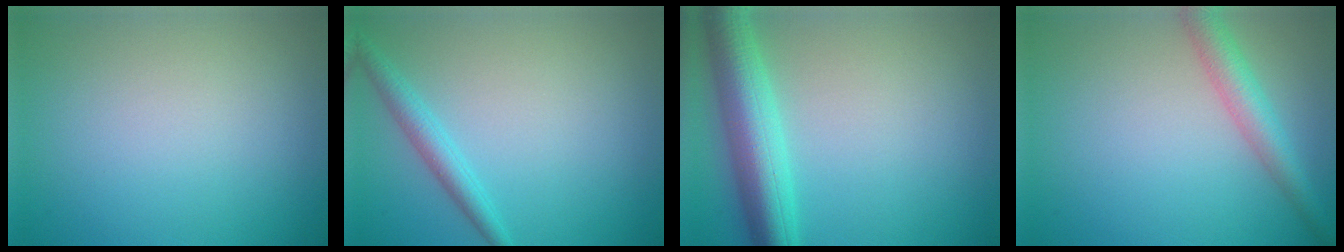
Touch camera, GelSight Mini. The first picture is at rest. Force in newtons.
{"total": 2.3, "press": 2.3, "slide": 0.1}
{"total": 6.6, "press": 6.6, "slide": 0.1}
{"total": 3.6, "press": 3.6, "slide": 0.1}